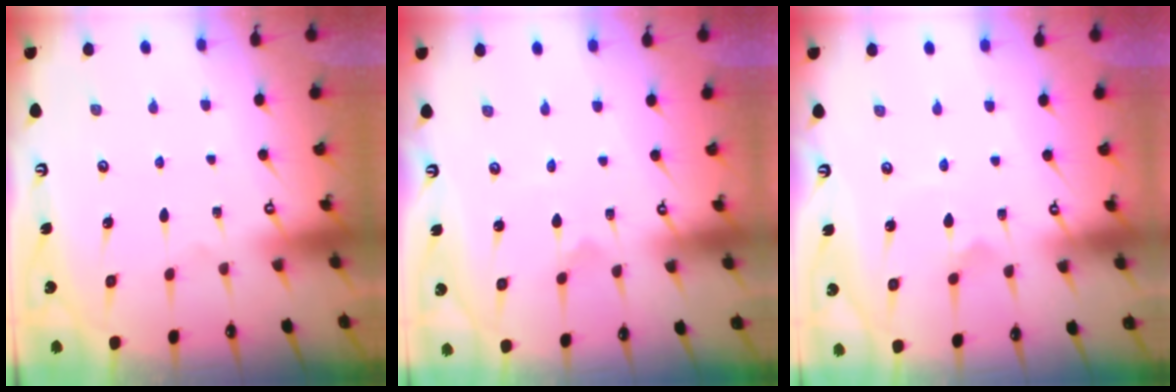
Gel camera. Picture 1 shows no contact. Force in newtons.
{"total": 0.0}
{"total": 1.6, "press": 1.5, "slide": 0.5}